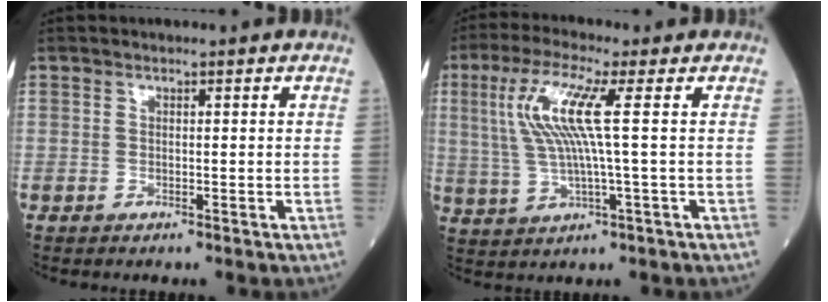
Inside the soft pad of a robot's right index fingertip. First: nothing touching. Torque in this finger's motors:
{"motor_torque": [0.47, 0.29, 0.67, 0.21]}